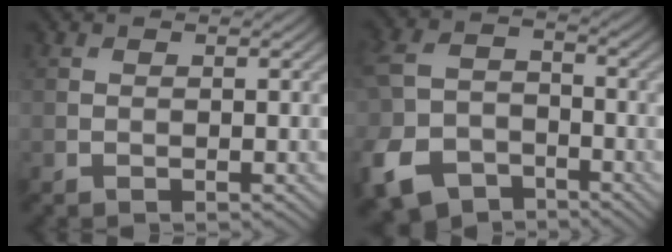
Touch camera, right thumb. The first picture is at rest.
{"total": 10.5, "force": [-6.0, 7.0, 5.0], "torque": [-0.145, -0.036, -0.122]}